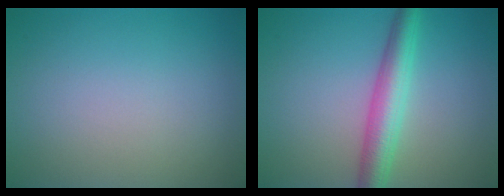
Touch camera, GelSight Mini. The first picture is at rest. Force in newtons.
{"total": 4.5, "press": 4.5, "slide": 0.1}